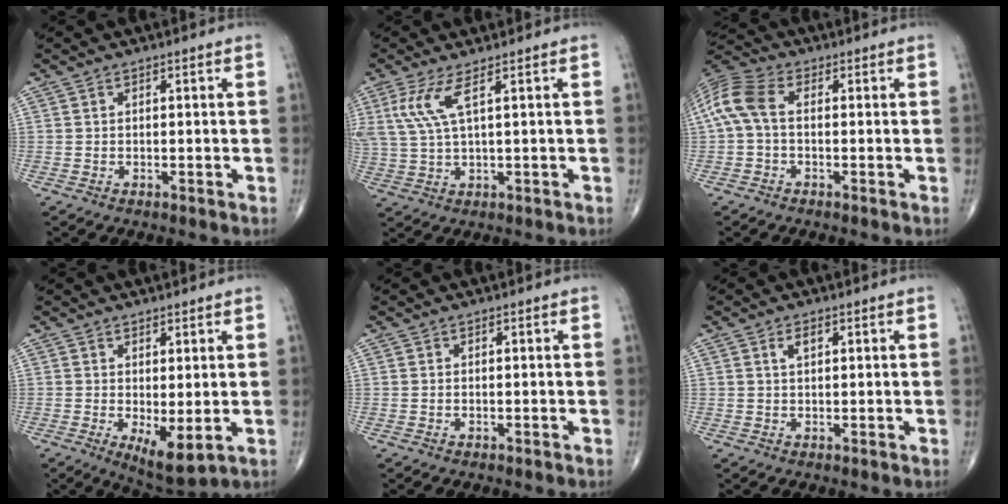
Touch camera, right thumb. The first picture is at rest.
{"total": 6.1, "force": [2.7, 0.8, 5.4], "torque": [-0.153, -0.007, 0.063]}
{"total": 7.9, "force": [0.1, 4.4, 6.6], "torque": [-0.154, 0.024, -0.006]}
{"total": 6.5, "force": [-0.8, 2.3, 6.0], "torque": [-0.093, -0.021, -0.002]}
{"total": 0.0}
{"total": 1.9, "force": [0.9, 0.9, 1.4], "torque": [-0.026, 0.000, 0.016]}